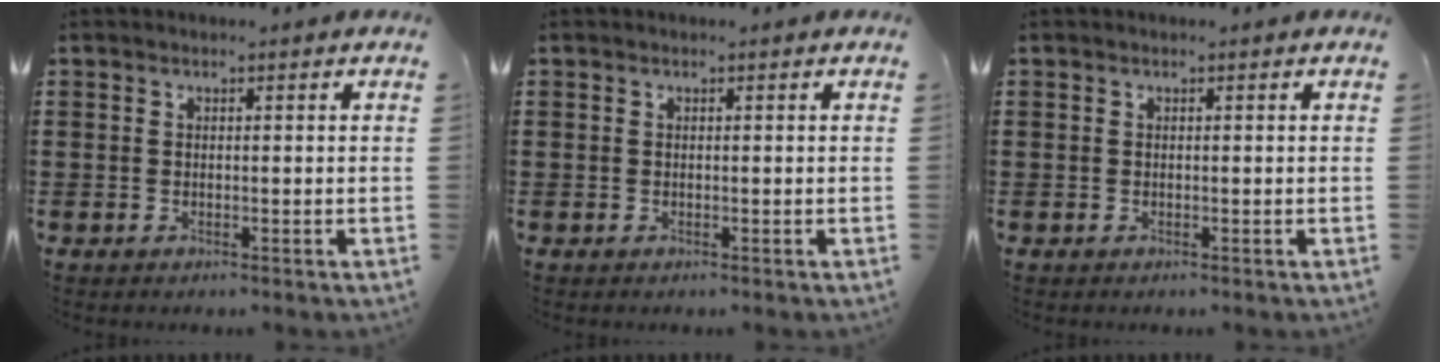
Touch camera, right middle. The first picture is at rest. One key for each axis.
{"total": 0.0}
{"total": 0.0}